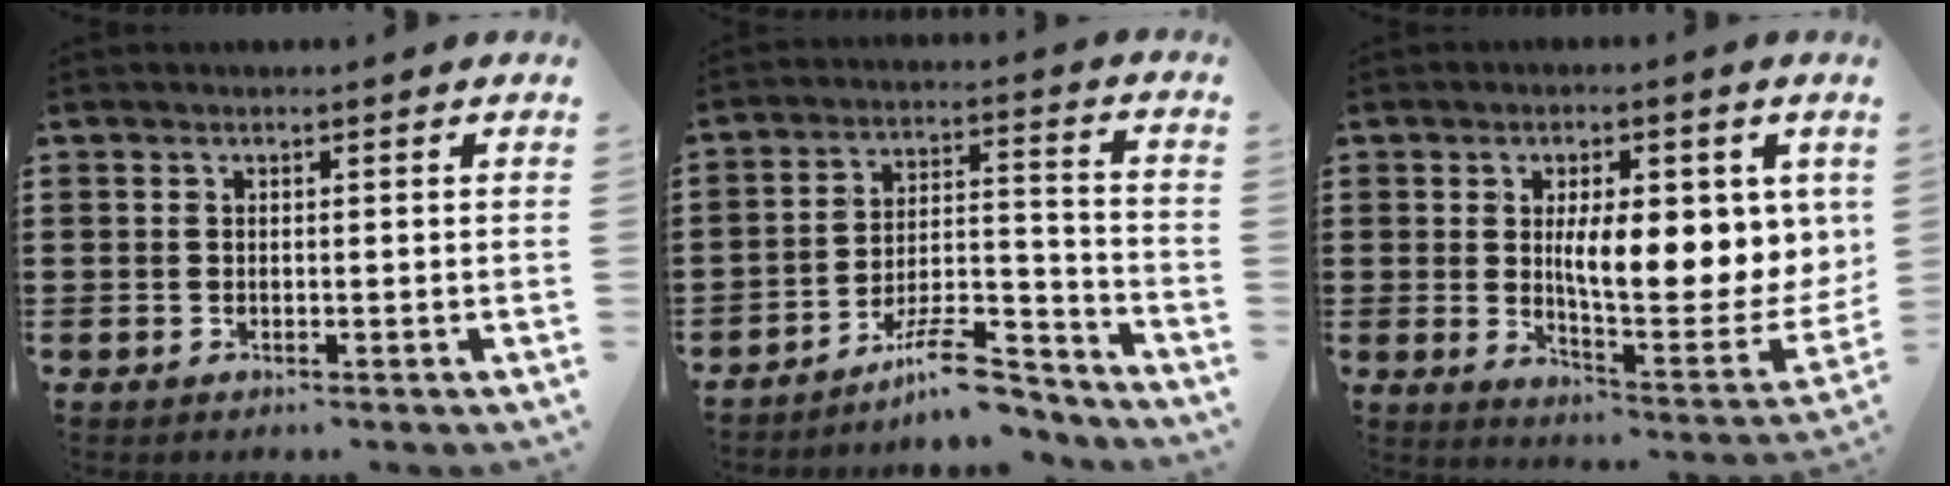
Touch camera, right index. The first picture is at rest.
{"total": 11.3, "force": [-9.0, 2.9, 6.1], "torque": [-0.087, 0.043, -0.164]}
{"total": 11.2, "force": [1.9, 4.2, 10.2], "torque": [-0.145, -0.014, 0.026]}